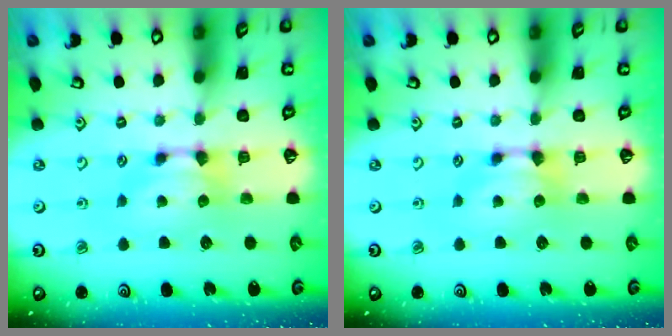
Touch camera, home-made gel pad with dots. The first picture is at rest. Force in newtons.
{"total": 0.0}